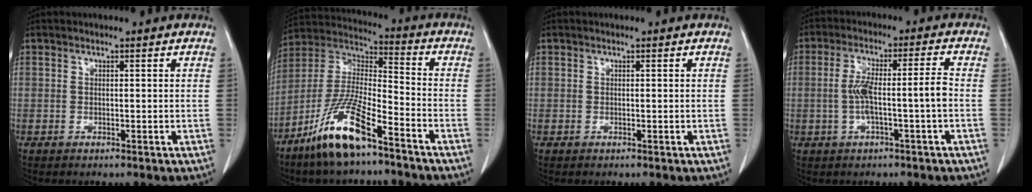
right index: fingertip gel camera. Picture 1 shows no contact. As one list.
[{"total": 13.9, "force": [-9.1, 2.3, 10.3], "torque": [-0.219, -0.014, -0.175]}, {"total": 0.0}, {"total": 5.3, "force": [-0.8, 0.7, 5.2], "torque": [-0.104, 0.011, -0.010]}]